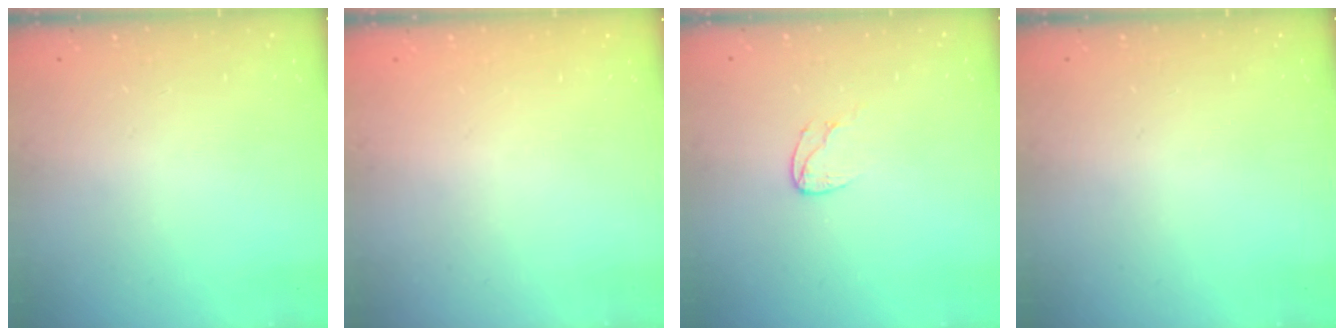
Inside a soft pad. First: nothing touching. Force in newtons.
{"total": 0.0}
{"total": 5.8, "press": 5.8, "slide": 0.5}
{"total": 0.0}